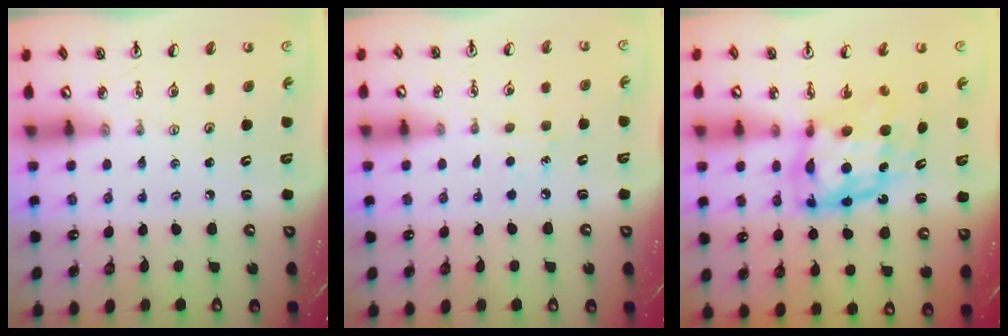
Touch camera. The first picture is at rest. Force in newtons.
{"total": 6.0, "press": 6.0, "slide": 0.7}
{"total": 10.8, "press": 10.8, "slide": 1.2}